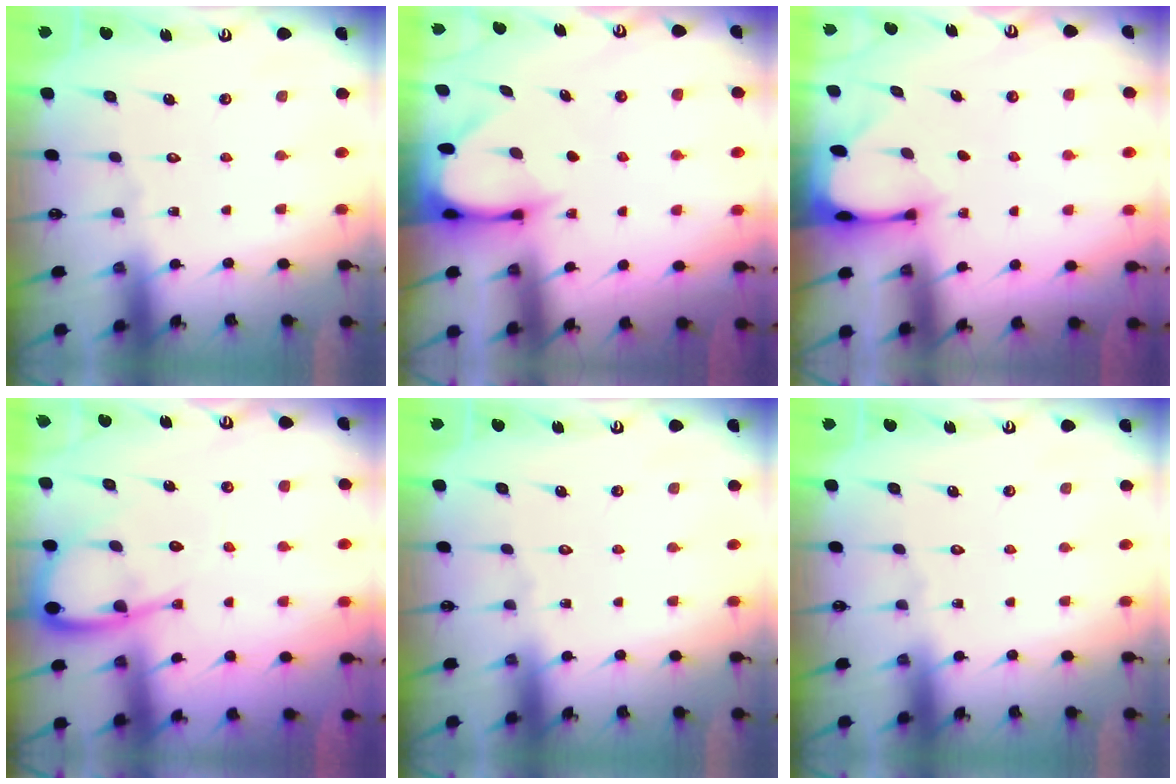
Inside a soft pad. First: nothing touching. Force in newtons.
{"total": 3.4, "press": 3.4, "slide": 0.3}
{"total": 2.7, "press": 2.7, "slide": 0.3}
{"total": 9.0, "press": 9.0, "slide": 1.0}
{"total": 0.0}
{"total": 0.0}